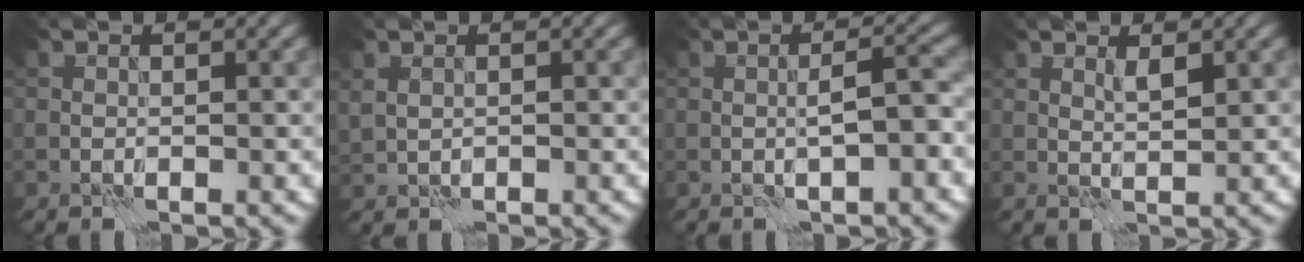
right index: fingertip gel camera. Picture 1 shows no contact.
{"total": 1.0, "force": [0.3, 0.7, 0.6], "torque": [-0.015, -0.002, 0.011]}
{"total": 2.7, "force": [-0.3, 0.2, 2.7], "torque": [-0.046, 0.009, -0.006]}
{"total": 1.2, "force": [0.6, 0.2, 1.0], "torque": [-0.022, -0.004, 0.011]}